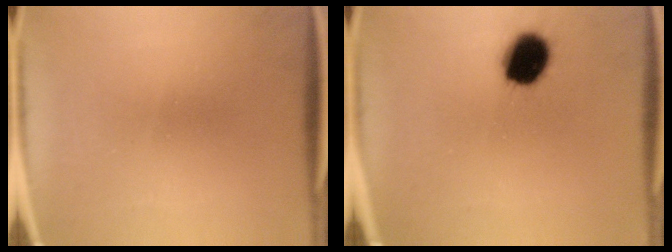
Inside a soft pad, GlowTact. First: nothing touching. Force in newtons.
{"total": 10.7}